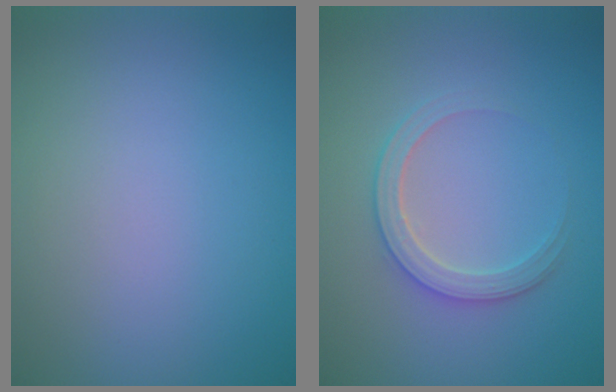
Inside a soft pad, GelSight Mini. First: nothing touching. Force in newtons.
{"total": 2.8, "press": 2.7, "slide": 0.4}